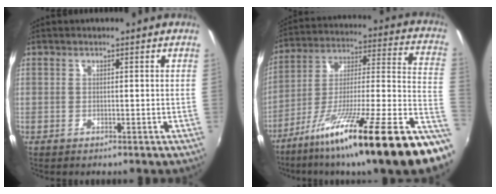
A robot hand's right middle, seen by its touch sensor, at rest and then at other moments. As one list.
[{"total": 27.1, "force": [-16.1, 0.8, 21.8], "torque": [-0.306, -0.039, -0.255]}]